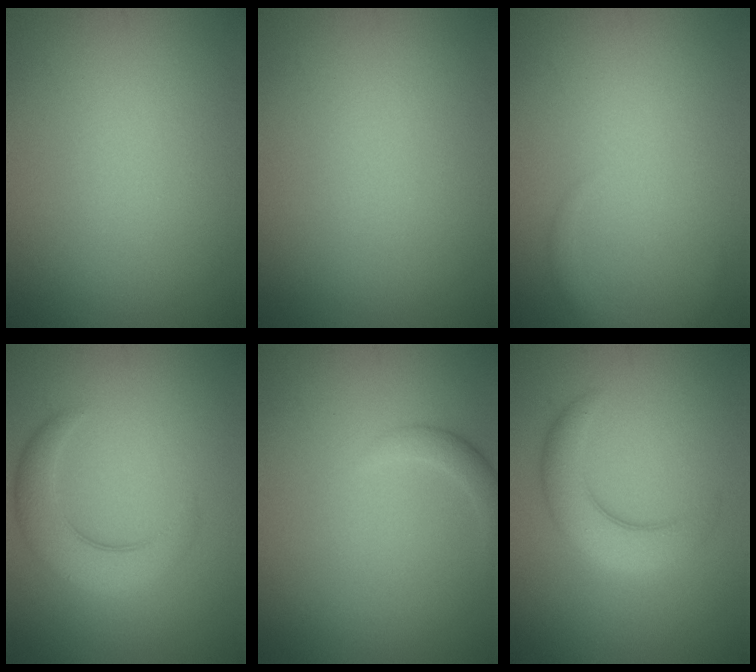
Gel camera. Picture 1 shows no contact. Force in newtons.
{"total": 0.0}
{"total": 1.5, "press": 1.5, "slide": 0.1}
{"total": 4.4, "press": 4.4, "slide": 0.3}
{"total": 1.4, "press": 1.4, "slide": 0.1}
{"total": 4.3, "press": 4.3, "slide": 0.2}